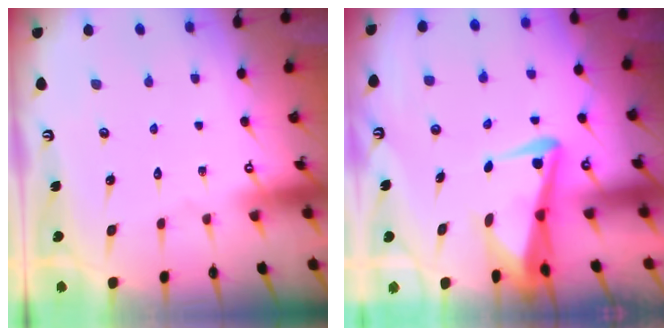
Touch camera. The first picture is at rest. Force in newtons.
{"total": 6.4, "press": 6.1, "slide": 1.9}